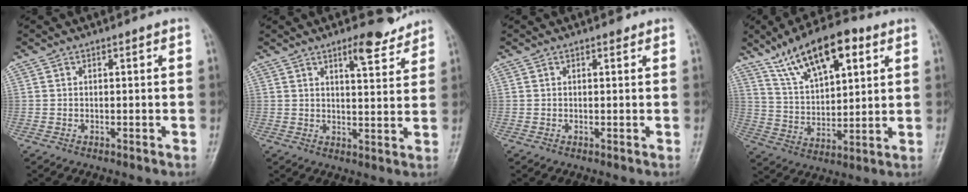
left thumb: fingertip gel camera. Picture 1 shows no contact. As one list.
[{"total": 6.2, "force": [4.7, 1.6, 3.7], "torque": [-0.041, -0.035, 0.067]}, {"total": 0.7, "force": [0.5, 0.4, 0.3], "torque": [-0.003, -0.002, 0.003]}, {"total": 15.9, "force": [8.9, 6.7, 11.3], "torque": [-0.160, -0.021, 0.157]}]